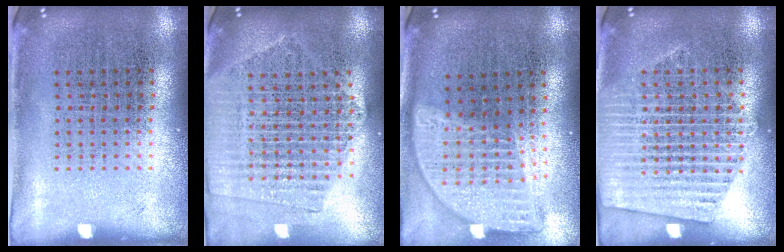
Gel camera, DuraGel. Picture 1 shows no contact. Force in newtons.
{"total": 2.1, "press": 1.9, "slide": 0.9}
{"total": 2.0, "press": 1.6, "slide": 1.2}
{"total": 1.6, "press": 1.6, "slide": 0.2}